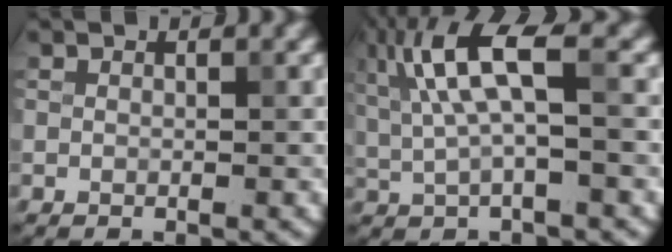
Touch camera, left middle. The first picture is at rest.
{"total": 6.6, "force": [1.9, 1.7, 6.1], "torque": [-0.128, 0.009, 0.034]}